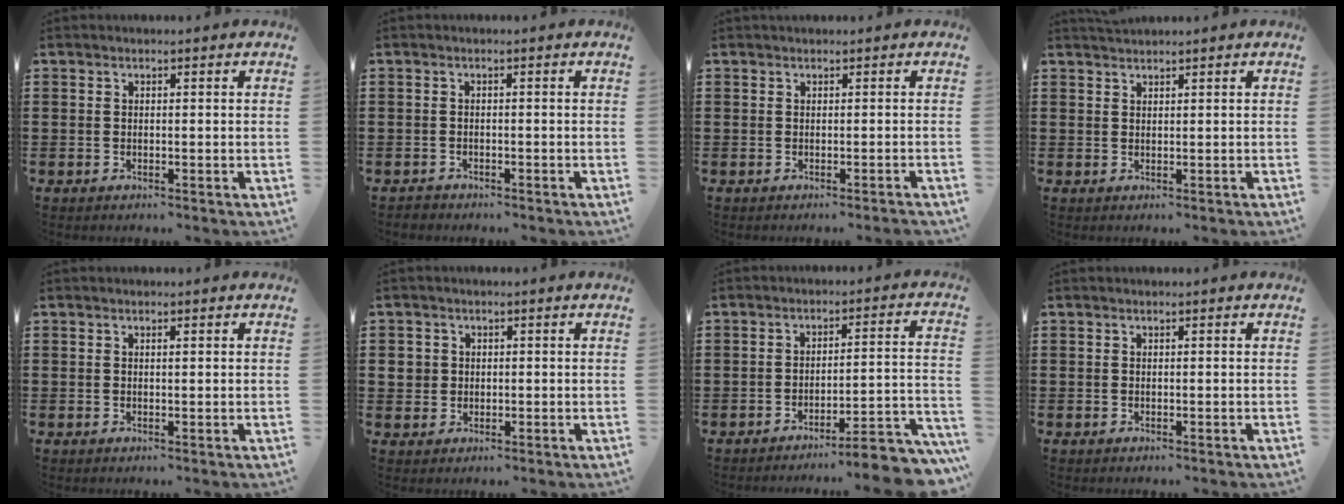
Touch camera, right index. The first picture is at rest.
{"total": 0.9, "force": [-0.9, 0.3, -0.1], "torque": [-0.002, 0.003, -0.021]}
{"total": 0.0}
{"total": 1.1, "force": [1.1, 0.1, 0.0], "torque": [-0.002, -0.001, 0.022]}
{"total": 0.6, "force": [0.2, 0.1, 0.6], "torque": [-0.012, 0.000, 0.004]}
{"total": 2.4, "force": [0.3, 2.2, 0.7], "torque": [-0.022, 0.009, 0.004]}
{"total": 5.9, "force": [-5.3, 0.2, 2.7], "torque": [-0.041, -0.008, -0.101]}
{"total": 0.0}